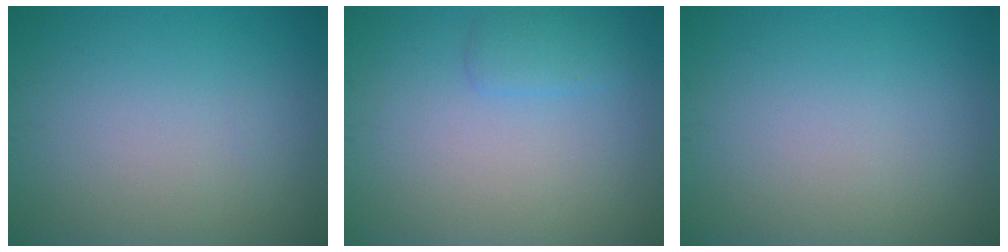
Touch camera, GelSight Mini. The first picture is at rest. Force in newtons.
{"total": 1.5, "press": 1.5, "slide": 0.1}
{"total": 0.0}